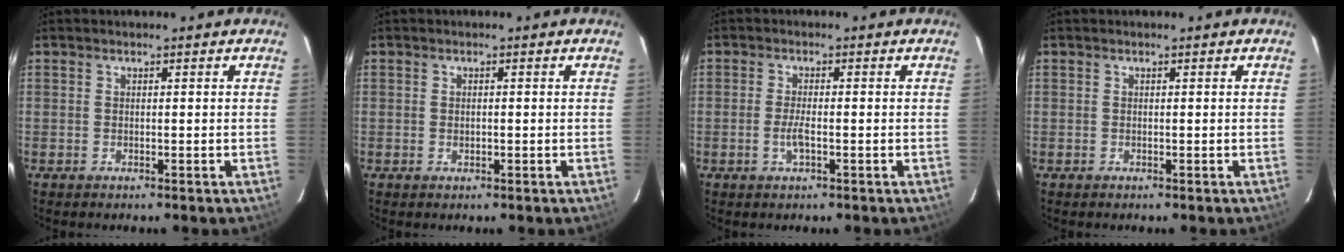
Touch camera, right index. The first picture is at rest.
{"total": 0.9, "force": [-0.1, 0.5, 0.7], "torque": [-0.013, 0.002, -0.002]}
{"total": 2.8, "force": [-1.0, 0.6, 2.6], "torque": [-0.056, -0.002, -0.018]}
{"total": 0.0}